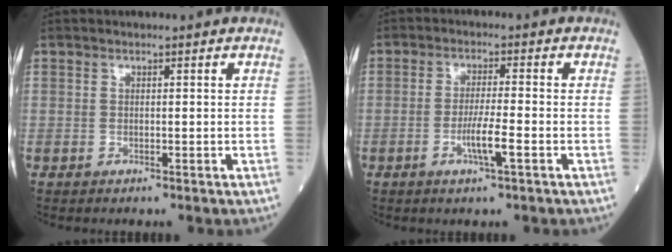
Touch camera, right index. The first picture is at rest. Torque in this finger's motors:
{"motor_torque": [0.78, -0.36, 0.43, 0.11]}